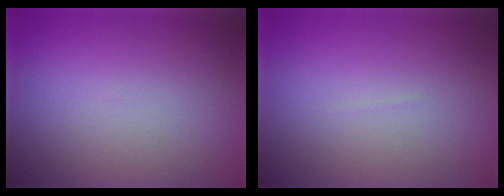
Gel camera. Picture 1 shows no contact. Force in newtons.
{"total": 0.0}